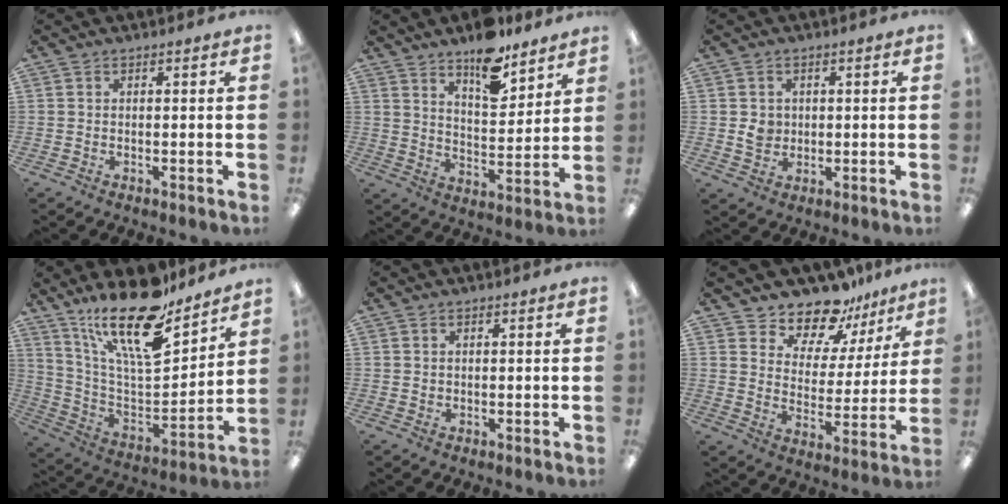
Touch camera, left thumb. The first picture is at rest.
{"total": 11.6, "force": [9.3, 4.3, 5.5], "torque": [-0.071, -0.064, 0.164]}
{"total": 4.1, "force": [0.5, 3.8, 1.5], "torque": [-0.017, 0.002, 0.006]}
{"total": 22.0, "force": [16.0, 6.8, 13.5], "torque": [-0.249, -0.107, 0.274]}
{"total": 0.7, "force": [0.3, 0.6, 0.0], "torque": [-0.001, 0.003, 0.006]}
{"total": 11.8, "force": [10.8, 4.5, 1.8], "torque": [-0.043, -0.099, 0.202]}